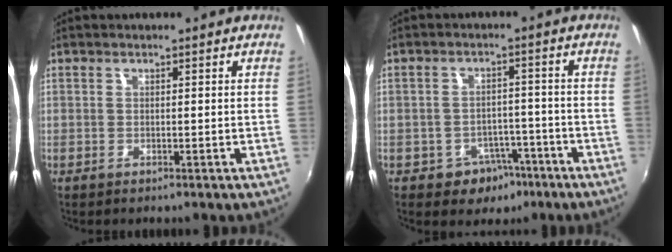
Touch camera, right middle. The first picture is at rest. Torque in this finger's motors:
{"motor_torque": [0.58, -0.47, 0.11, 0.04]}